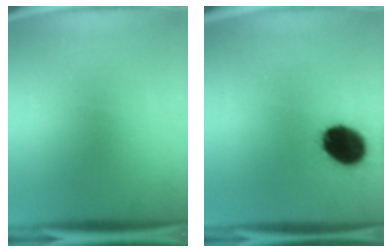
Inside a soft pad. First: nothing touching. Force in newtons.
{"total": 14.0}